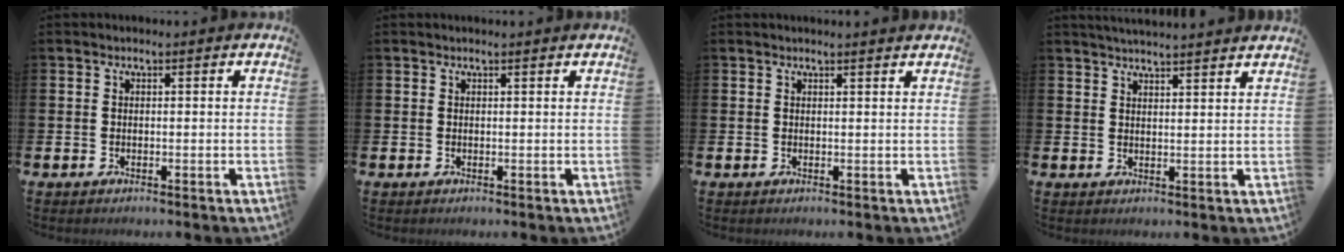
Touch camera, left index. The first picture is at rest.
{"total": 0.0}
{"total": 0.8, "force": [0.8, -0.1, 0.1], "torque": [0.010, -0.006, 0.013]}
{"total": 3.4, "force": [3.4, -0.5, 0.1], "torque": [-0.007, -0.018, 0.062]}